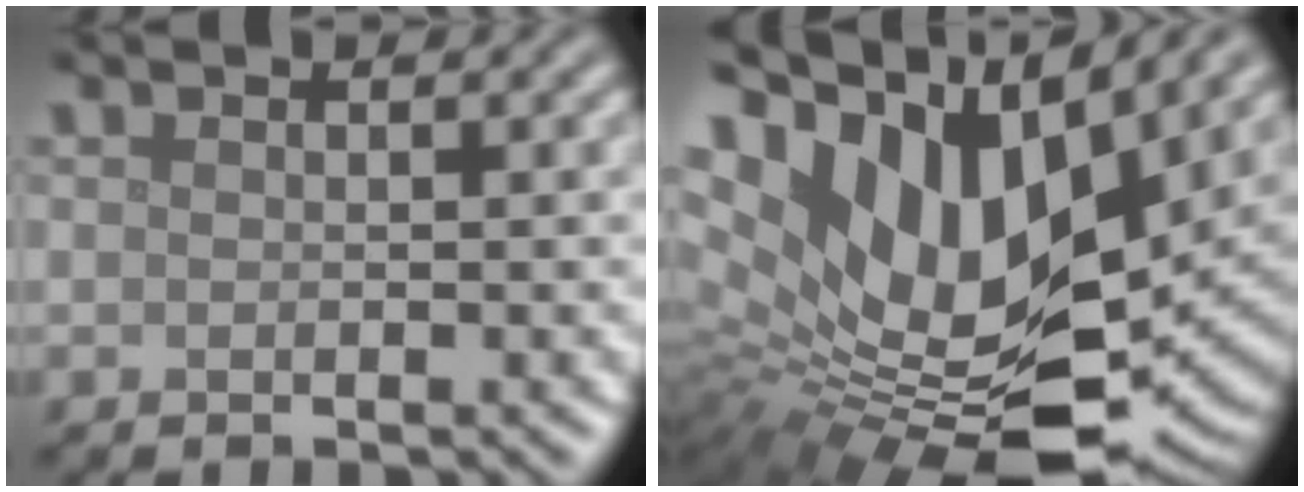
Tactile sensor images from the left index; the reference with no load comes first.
{"total": 17.1, "force": [5.6, 8.5, 13.7], "torque": [-0.269, 0.013, 0.106]}